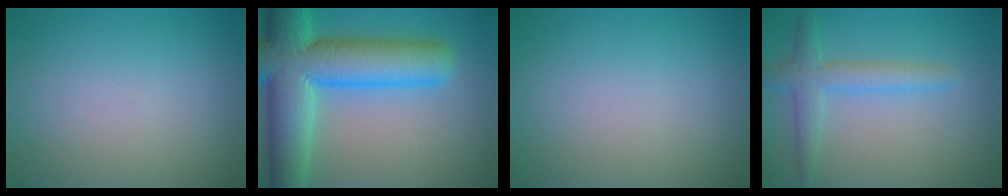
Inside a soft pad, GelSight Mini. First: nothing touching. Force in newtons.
{"total": 12.8, "press": 12.8, "slide": 0.4}
{"total": 0.0}
{"total": 3.1, "press": 3.1, "slide": 0.1}